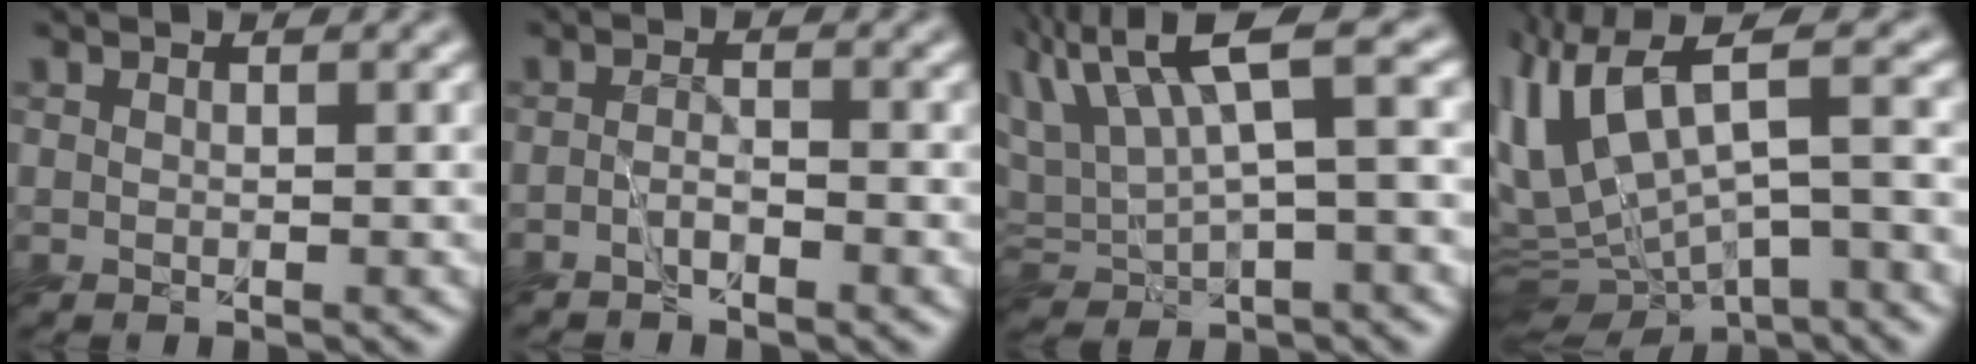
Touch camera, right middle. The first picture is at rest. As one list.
[{"total": 2.0, "force": [-1.7, 0.4, 1.0], "torque": [-0.017, 0.000, -0.037]}, {"total": 6.9, "force": [2.1, 1.8, 6.3], "torque": [-0.115, 0.015, 0.031]}, {"total": 8.7, "force": [-0.2, 3.9, 7.8], "torque": [-0.168, -0.005, 0.004]}]